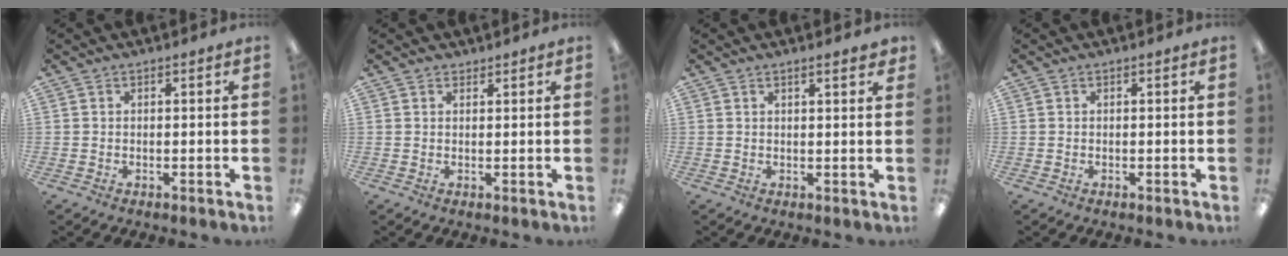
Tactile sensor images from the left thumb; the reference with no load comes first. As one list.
[{"total": 1.0, "force": [1.0, 0.4, 0.1], "torque": [-0.001, -0.001, 0.019]}, {"total": 2.1, "force": [1.6, 0.3, 1.3], "torque": [-0.021, -0.002, 0.027]}, {"total": 0.0}]